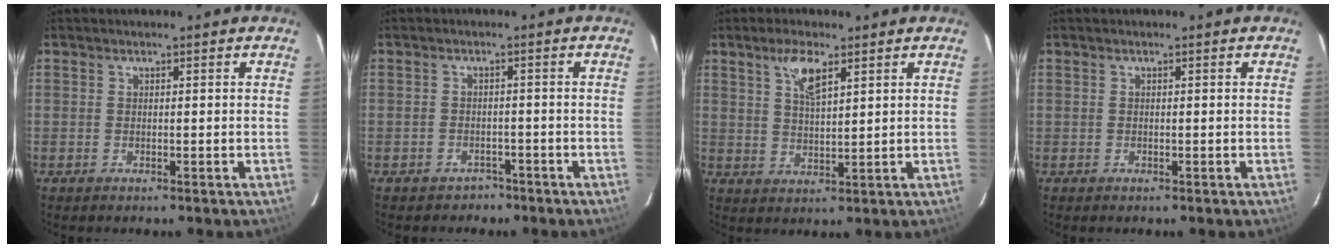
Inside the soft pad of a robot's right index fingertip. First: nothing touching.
{"total": 3.7, "force": [-2.6, 2.6, 0.1], "torque": [-0.010, 0.013, -0.034]}
{"total": 5.5, "force": [3.2, 1.6, 4.2], "torque": [-0.078, 0.004, 0.061]}
{"total": 0.0}